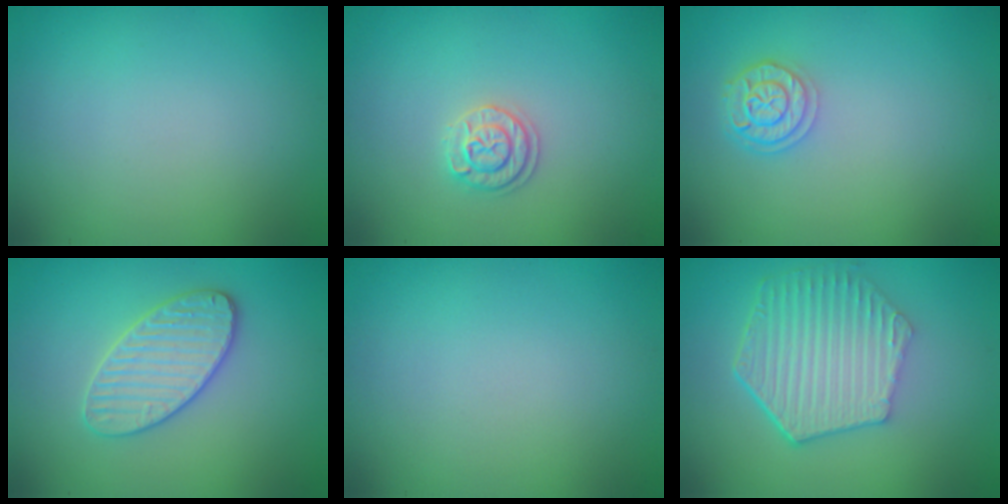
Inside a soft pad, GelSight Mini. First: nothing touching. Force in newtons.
{"total": 1.8, "press": 1.7, "slide": 0.3}
{"total": 2.6, "press": 2.4, "slide": 1.0}
{"total": 3.5, "press": 3.5, "slide": 0.6}
{"total": 0.0}
{"total": 5.9, "press": 4.4, "slide": 4.0}